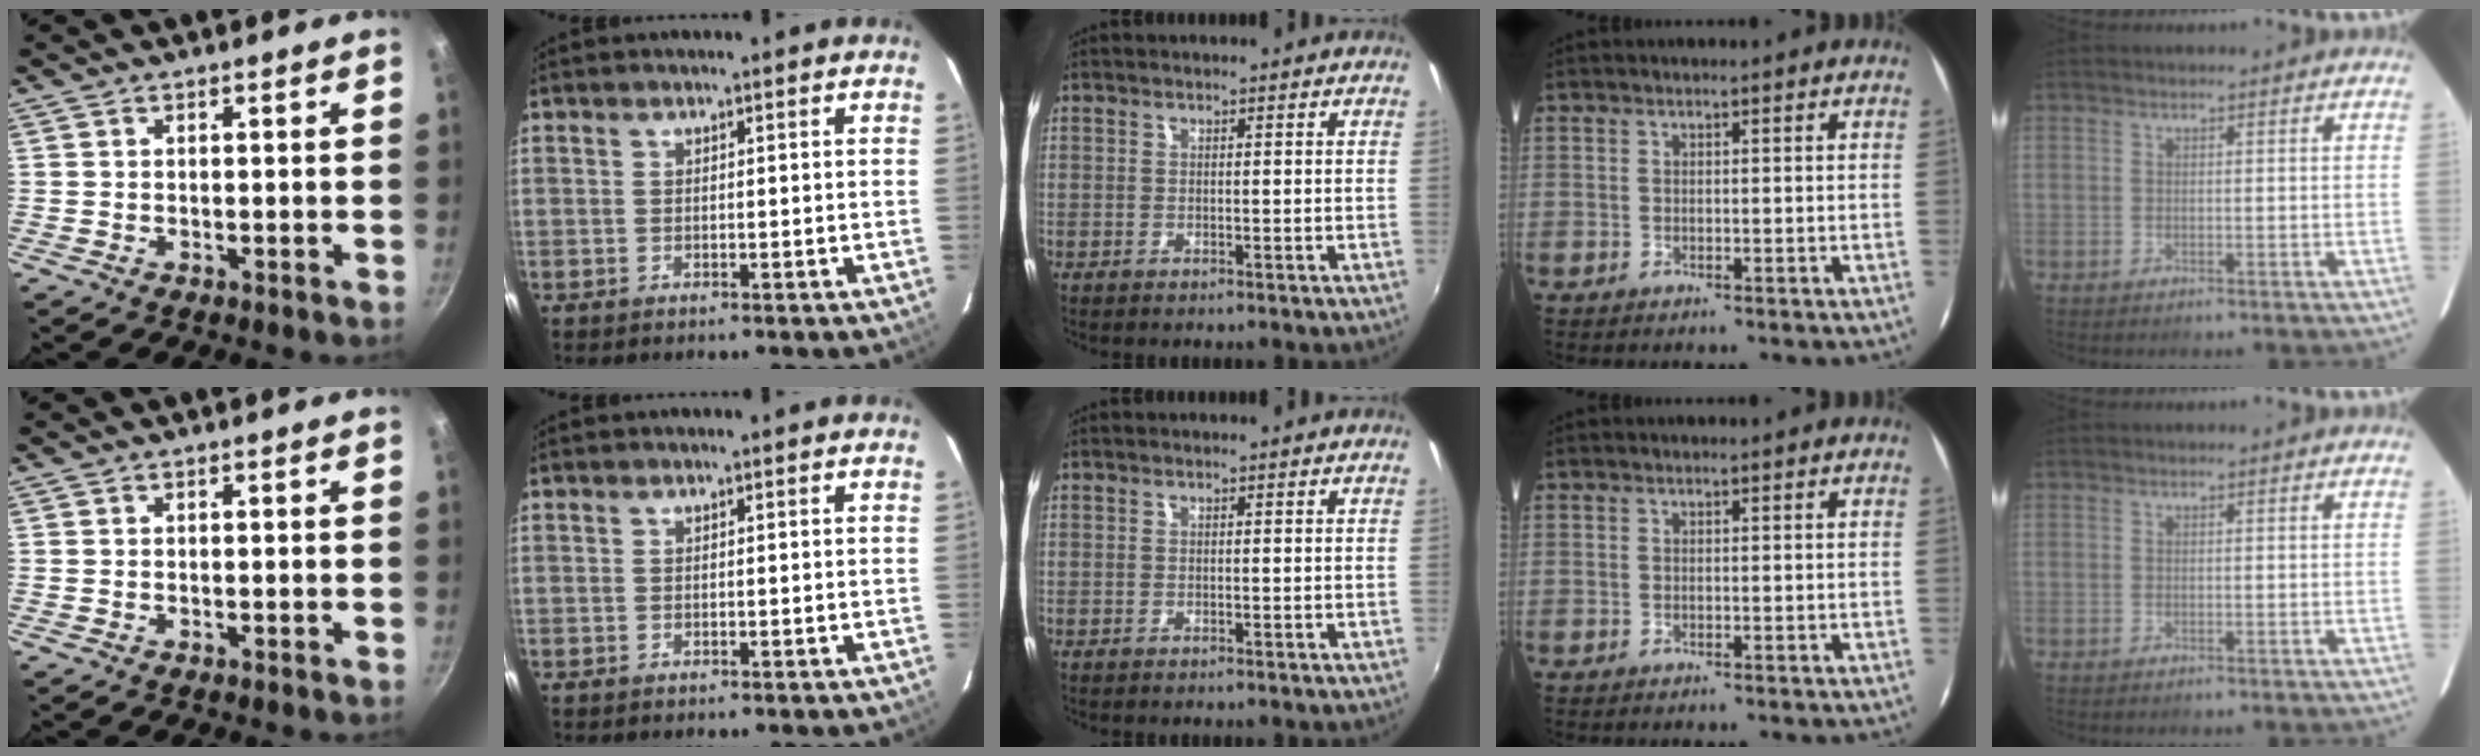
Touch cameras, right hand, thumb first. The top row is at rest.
{}